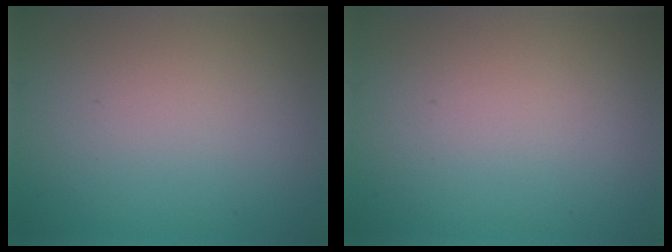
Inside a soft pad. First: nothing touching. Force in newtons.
{"total": 0.0}